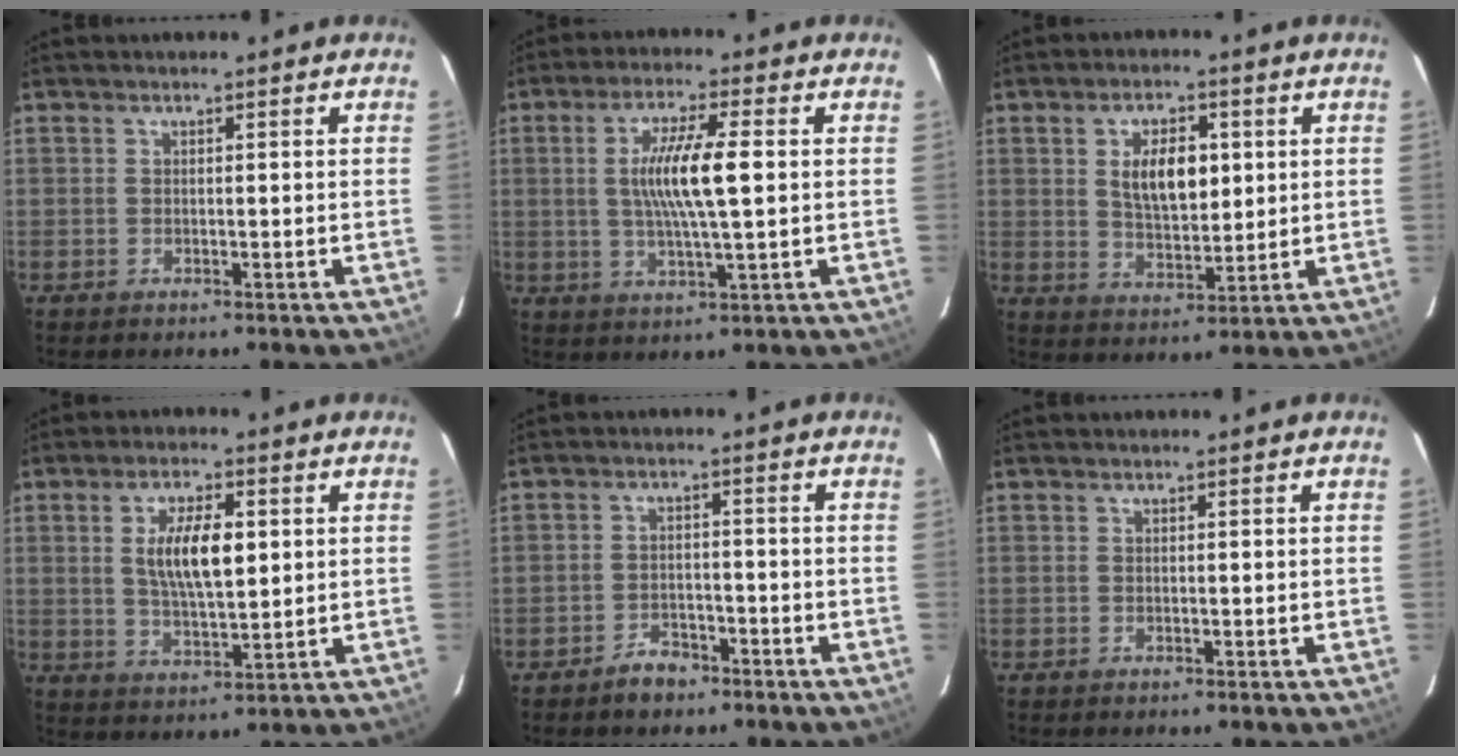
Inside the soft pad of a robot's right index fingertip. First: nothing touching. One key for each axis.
{"total": 9.9, "fx": 0.9, "fy": 1.2, "fz": 9.8, "tx": -0.182, "ty": -0.001, "tz": 0.018}
{"total": 9.0, "fx": 2.2, "fy": 4.6, "fz": 7.4, "tx": -0.133, "ty": 0.005, "tz": 0.045}
{"total": 9.4, "fx": 2.0, "fy": 3.4, "fz": 8.5, "tx": -0.156, "ty": 0.001, "tz": 0.040}
{"total": 4.2, "fx": -3.2, "fy": 2.4, "fz": 1.1, "tx": -0.031, "ty": 0.012, "tz": -0.048}
{"total": 0.0}